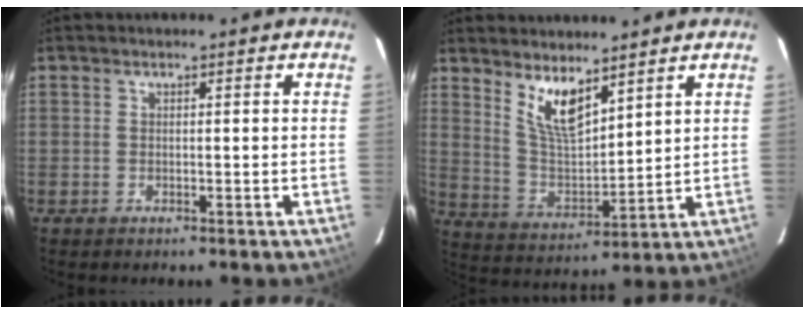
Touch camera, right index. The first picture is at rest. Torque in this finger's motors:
{"motor_torque": [0.34, 0.34, 0.20, 0.10]}